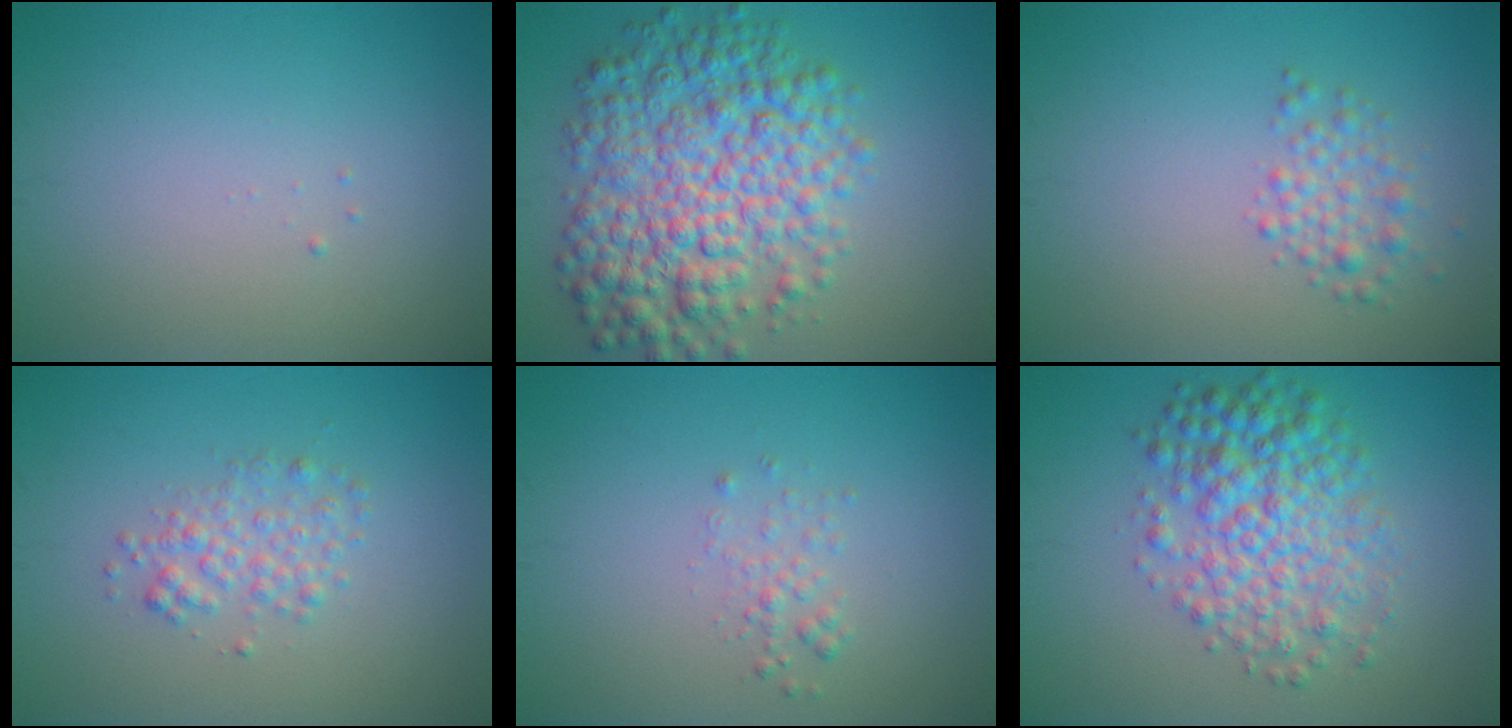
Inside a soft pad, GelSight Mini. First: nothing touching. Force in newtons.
{"total": 9.1, "press": 9.1, "slide": 0.1}
{"total": 2.2, "press": 2.2, "slide": 0.1}
{"total": 2.1, "press": 2.1, "slide": 0.1}
{"total": 1.1, "press": 1.1, "slide": 0.1}
{"total": 6.0, "press": 6.0, "slide": 0.0}